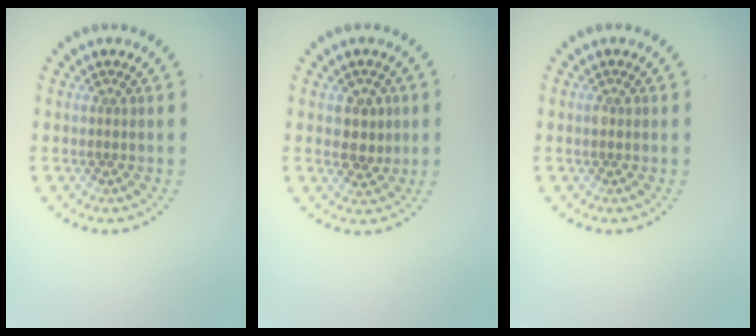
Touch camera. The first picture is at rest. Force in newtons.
{"total": 2.4, "press": 2.3, "slide": 0.8}
{"total": 0.8, "press": 0.8, "slide": 0.0}